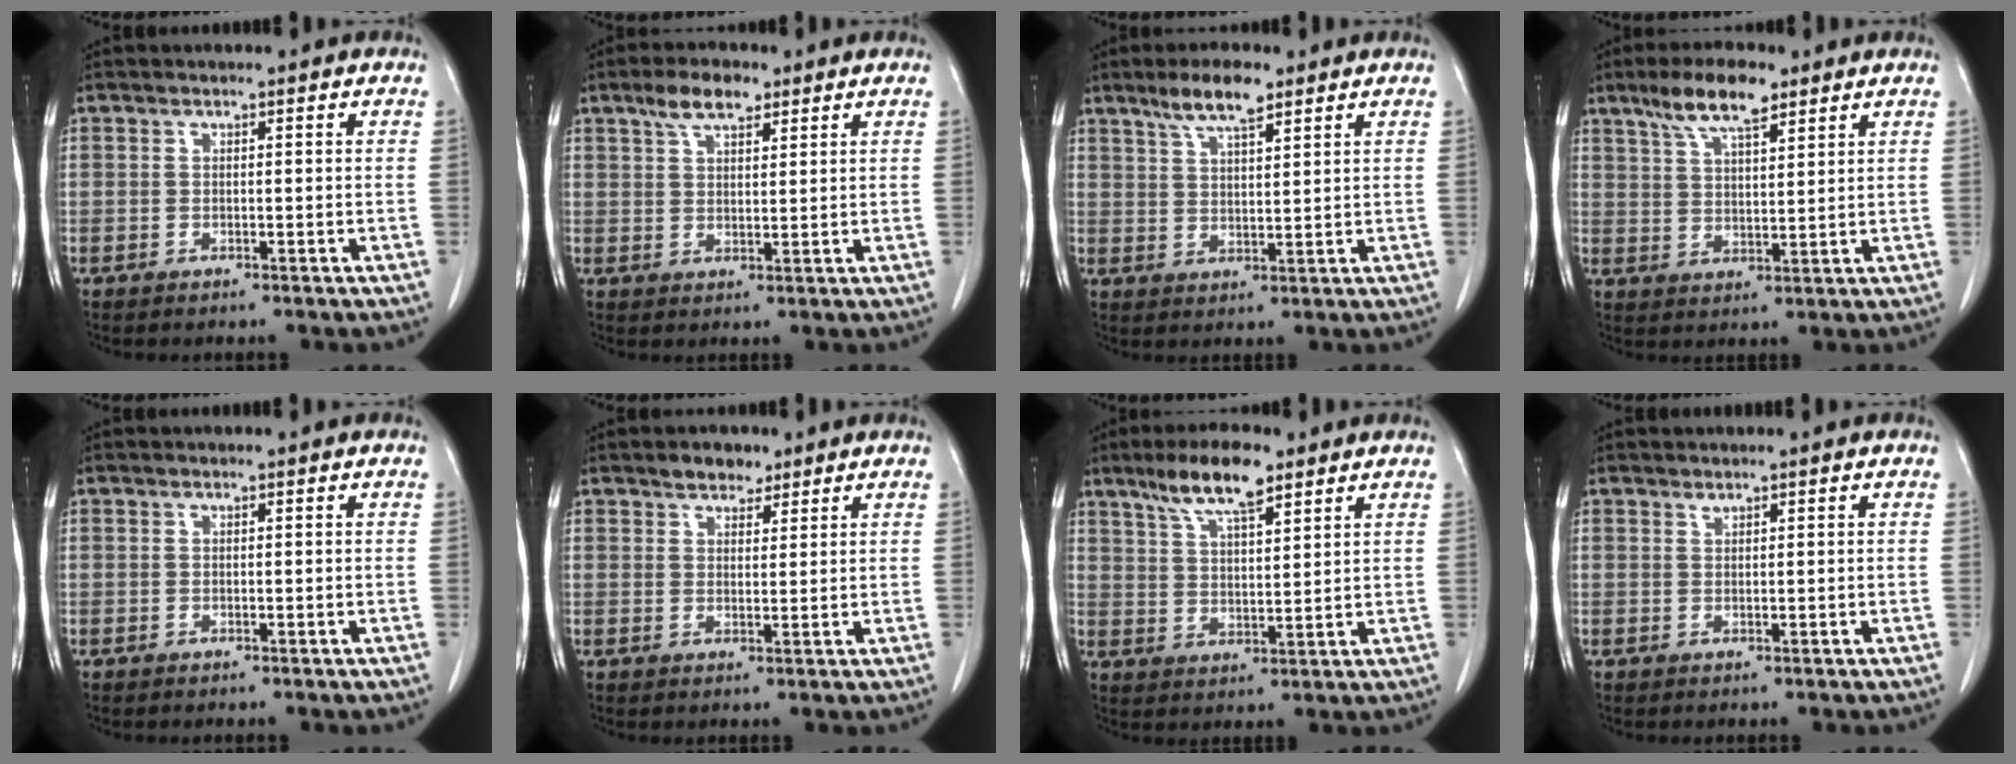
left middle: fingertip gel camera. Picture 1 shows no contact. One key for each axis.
{"total": 5.4, "fx": 3.7, "fy": 2.1, "fz": 3.4, "tx": -0.066, "ty": 0.012, "tz": 0.068}
{"total": 6.5, "fx": 4.7, "fy": 1.3, "fz": 4.4, "tx": -0.088, "ty": 0.006, "tz": 0.086}
{"total": 8.3, "fx": 5.7, "fy": 2.1, "fz": 5.6, "tx": -0.110, "ty": 0.011, "tz": 0.106}
{"total": 0.0}
{"total": 3.3, "fx": 2.5, "fy": 1.8, "fz": 1.1, "tx": -0.018, "ty": 0.004, "tz": 0.040}
{"total": 9.0, "fx": 6.3, "fy": 2.0, "fz": 6.2, "tx": -0.118, "ty": 0.010, "tz": 0.115}
{"total": 0.5, "fx": 0.5, "fy": 0.0, "fz": 0.1, "tx": -0.005, "ty": -0.004, "tz": 0.009}